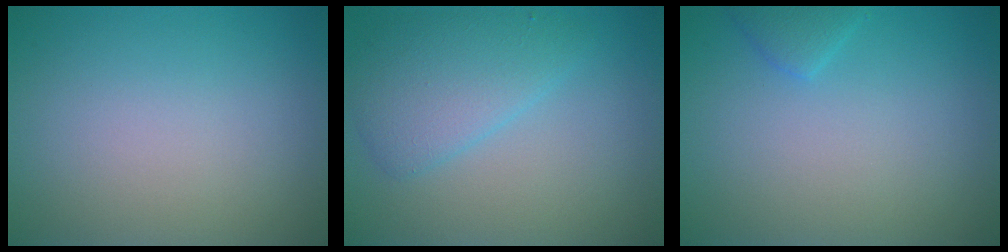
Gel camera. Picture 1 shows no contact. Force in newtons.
{"total": 3.9, "press": 3.9, "slide": 0.1}
{"total": 1.3, "press": 1.3, "slide": 0.1}